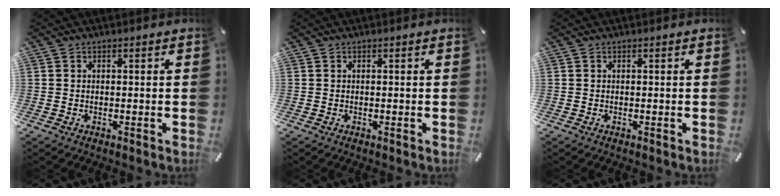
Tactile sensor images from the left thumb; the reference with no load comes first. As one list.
[{"total": 0.0}, {"total": 0.0}]